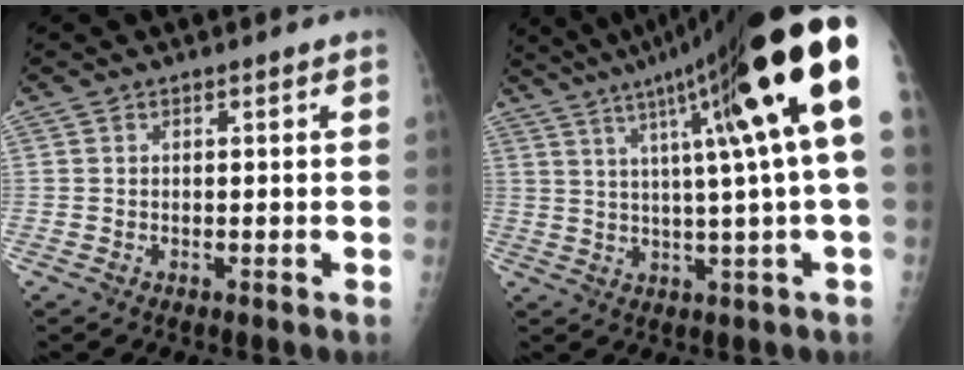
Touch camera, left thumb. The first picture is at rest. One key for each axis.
{"total": 22.5, "fx": 8.1, "fy": 1.1, "fz": 21.0, "tx": -0.311, "ty": 0.011, "tz": 0.116}